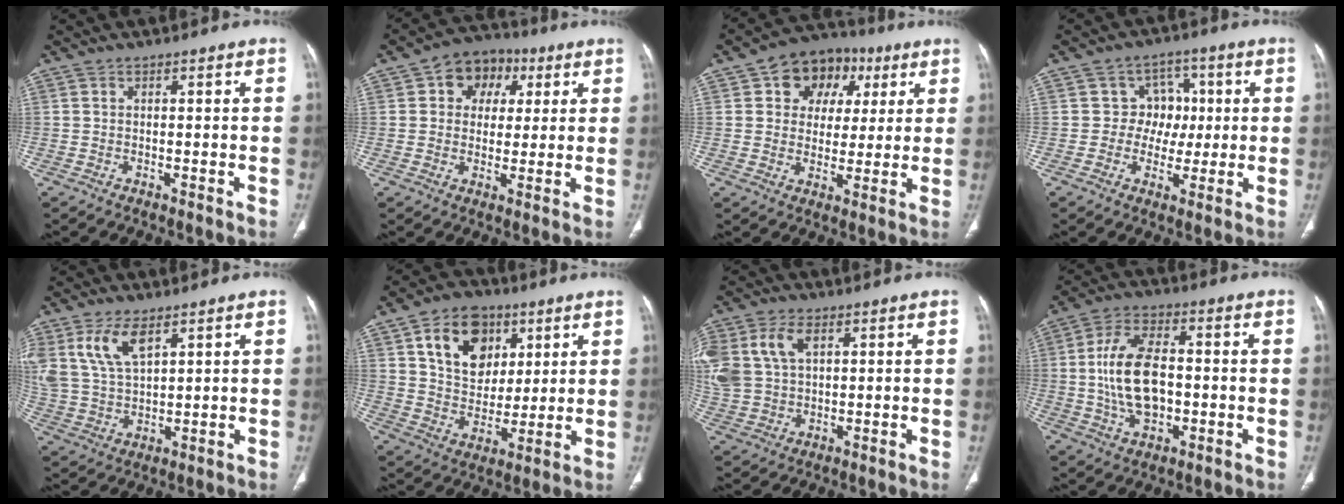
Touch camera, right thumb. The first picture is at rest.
{"total": 9.6, "force": [3.3, 7.7, 4.7], "torque": [-0.028, 0.003, 0.044]}
{"total": 12.8, "force": [4.8, 10.2, 6.2], "torque": [-0.039, 0.004, 0.069]}
{"total": 7.1, "force": [0.5, 6.6, 2.4], "torque": [0.019, 0.016, -0.002]}
{"total": 10.3, "force": [5.4, 5.1, 7.0], "torque": [-0.141, -0.013, 0.119]}
{"total": 15.3, "force": [6.3, 11.1, 8.4], "torque": [-0.104, -0.021, 0.115]}
{"total": 15.1, "force": [4.9, 10.2, 10.0], "torque": [-0.249, 0.008, 0.102]}
{"total": 13.7, "force": [-0.3, 7.8, 11.2], "torque": [-0.205, 0.013, -0.004]}